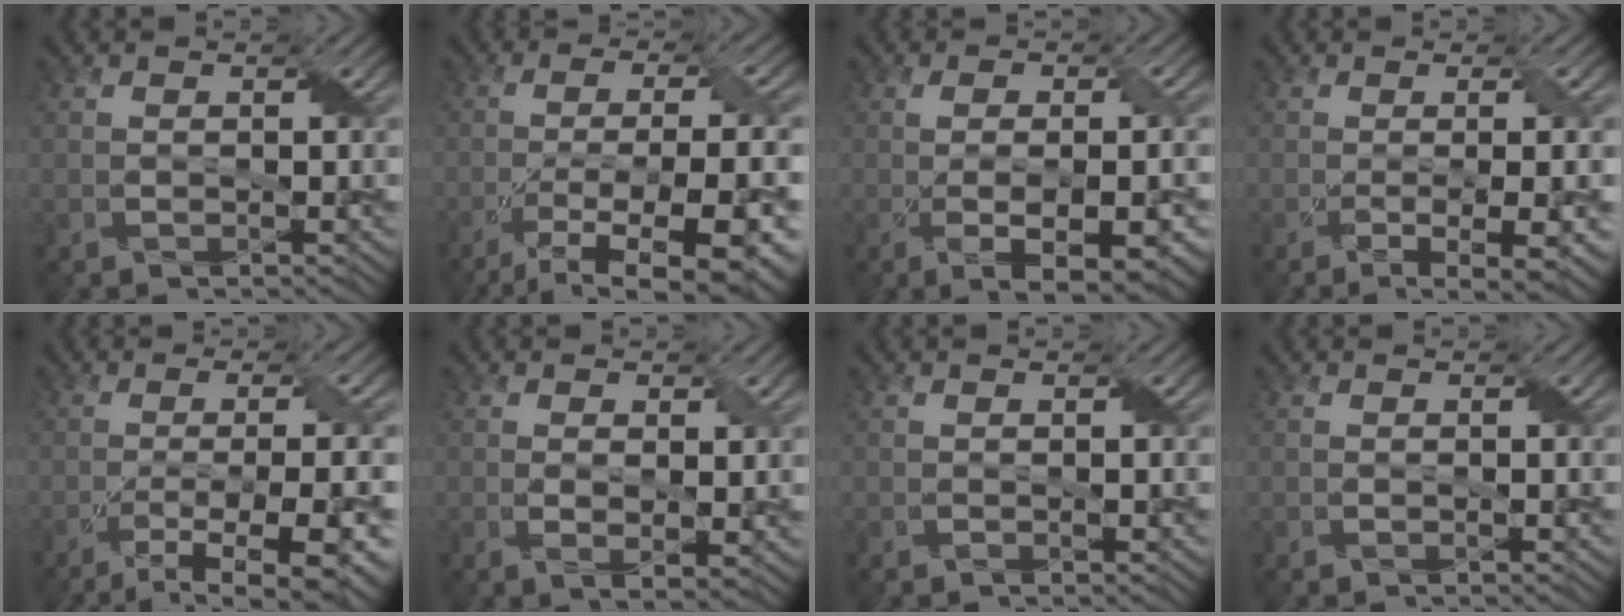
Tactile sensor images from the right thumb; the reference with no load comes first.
{"total": 13.6, "force": [-6.7, 3.4, 11.3], "torque": [-0.183, -0.007, -0.097]}
{"total": 7.4, "force": [-1.7, 2.5, 6.8], "torque": [-0.109, -0.014, -0.007]}
{"total": 7.0, "force": [-1.5, 1.4, 6.7], "torque": [-0.099, -0.006, -0.012]}
{"total": 11.4, "force": [-5.0, 2.4, 10.0], "torque": [-0.153, -0.009, -0.069]}
{"total": 3.1, "force": [0.6, 1.3, 2.7], "torque": [-0.058, -0.009, 0.015]}
{"total": 0.0}
{"total": 0.0}